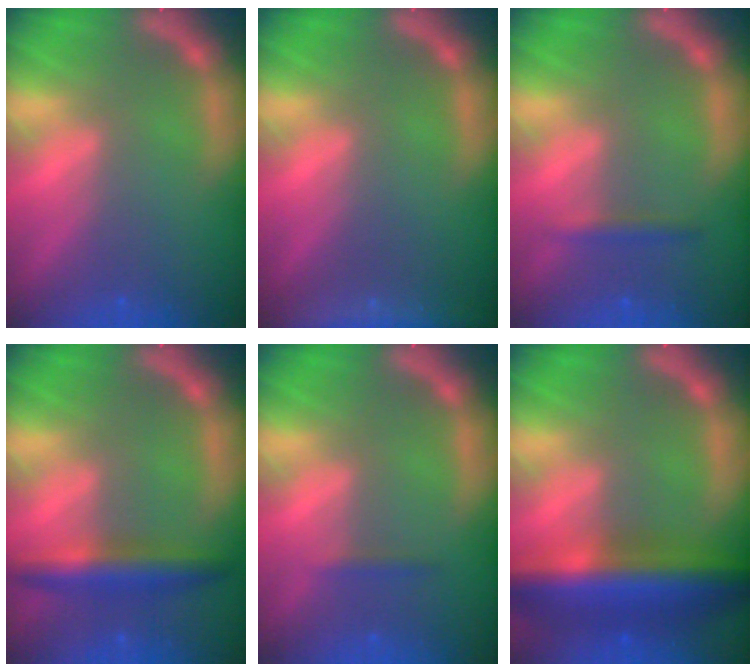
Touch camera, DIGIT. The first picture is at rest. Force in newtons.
{"total": 9.0}
{"total": 1.4}
{"total": 4.4}
{"total": 0.9}
{"total": 10.0}